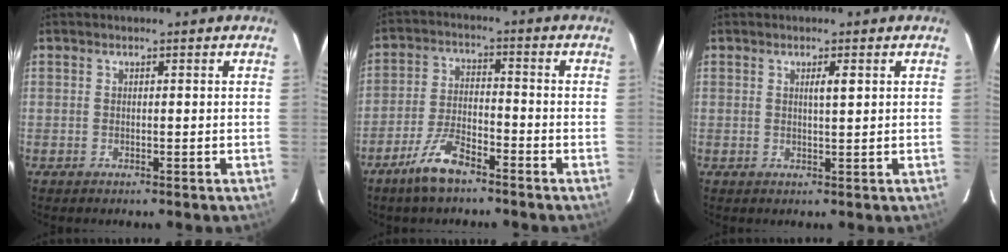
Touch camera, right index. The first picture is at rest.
{"total": 7.2, "force": [-5.2, 1.9, 4.5], "torque": [-0.099, -0.006, -0.102]}
{"total": 1.7, "force": [0.6, 0.0, 1.5], "torque": [-0.028, 0.000, 0.009]}